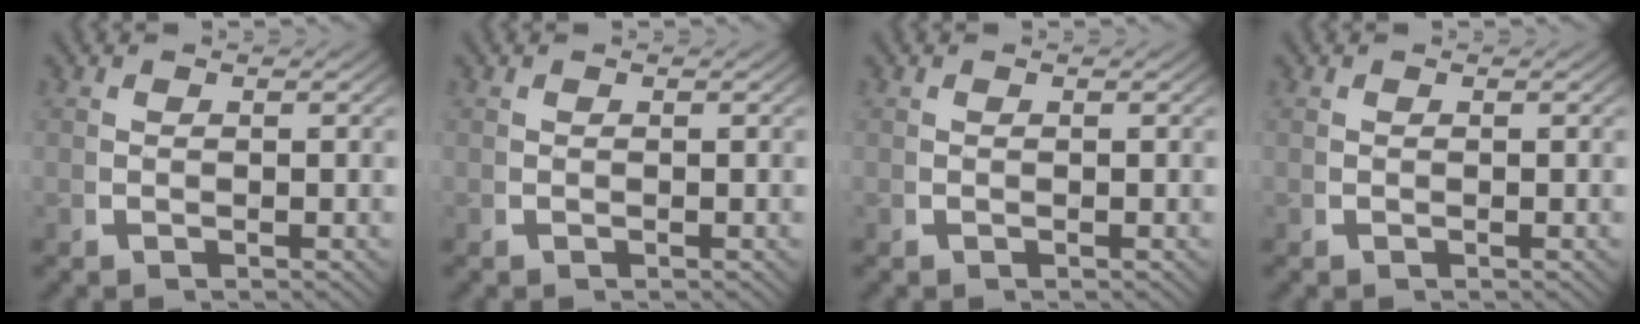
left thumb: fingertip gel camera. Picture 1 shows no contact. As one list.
[{"total": 0.0}, {"total": 0.0}, {"total": 0.0}]